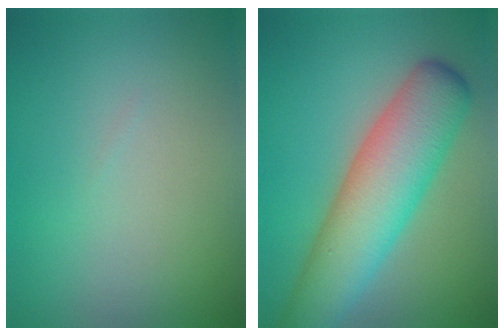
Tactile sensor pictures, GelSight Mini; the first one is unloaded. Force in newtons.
{"total": 8.6, "press": 8.6, "slide": 0.3}